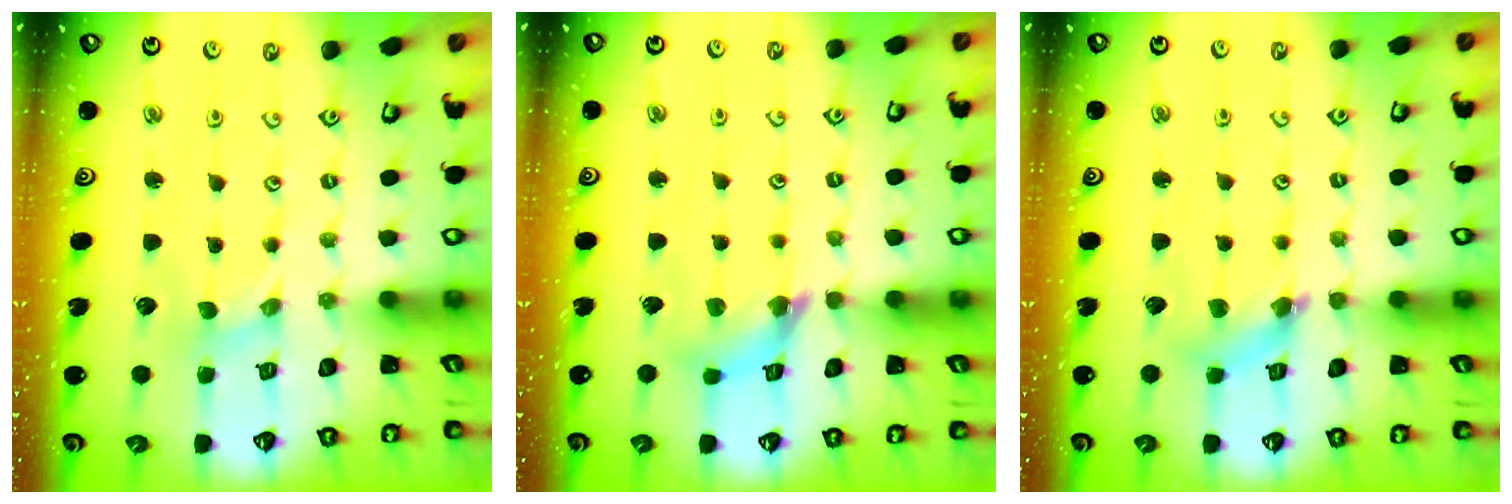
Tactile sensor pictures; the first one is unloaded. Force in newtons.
{"total": 7.3, "press": 7.3, "slide": 0.7}
{"total": 5.9, "press": 5.9, "slide": 0.7}